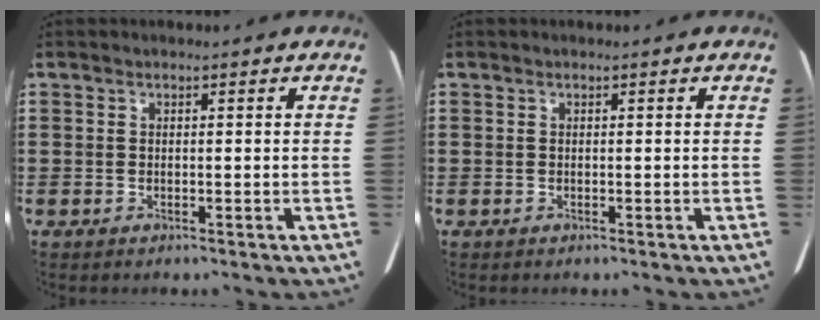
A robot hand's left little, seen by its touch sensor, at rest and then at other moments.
{"total": 0.0}